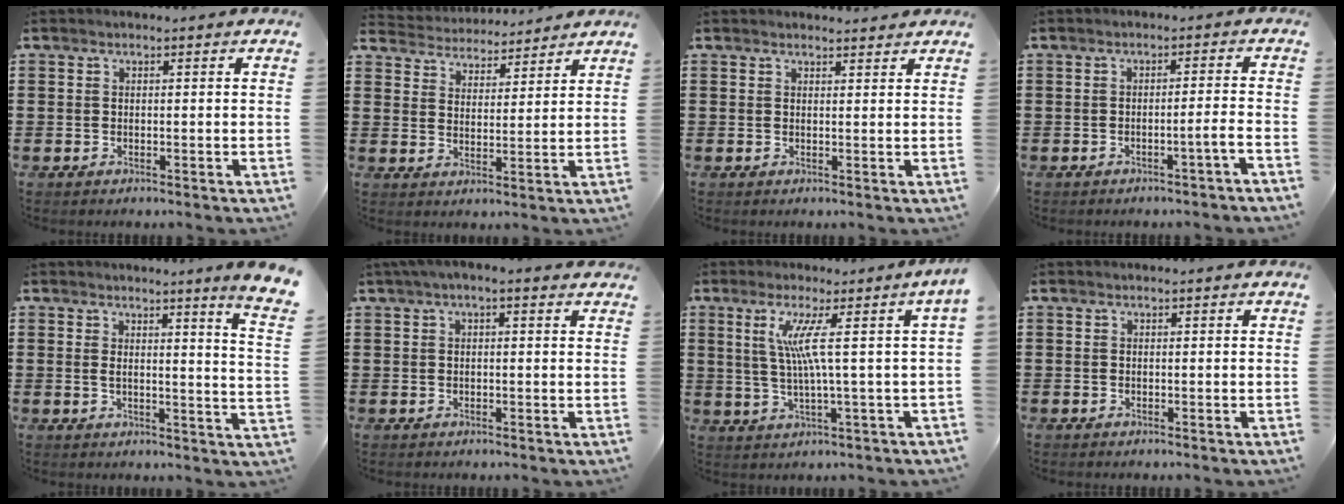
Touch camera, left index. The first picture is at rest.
{"total": 4.1, "force": [4.1, 0.5, -0.5], "torque": [-0.013, -0.025, 0.070]}
{"total": 1.3, "force": [1.3, 0.2, -0.1], "torque": [-0.003, 0.001, 0.026]}
{"total": 2.6, "force": [-1.9, -0.7, 1.6], "torque": [-0.026, -0.003, -0.039]}
{"total": 3.7, "force": [2.7, -1.1, 2.3], "torque": [-0.058, -0.029, 0.039]}
{"total": 2.0, "force": [1.1, 0.3, 1.6], "torque": [-0.033, 0.003, 0.019]}
{"total": 6.9, "force": [1.7, -0.6, 6.6], "torque": [-0.135, -0.007, 0.022]}
{"total": 0.0}